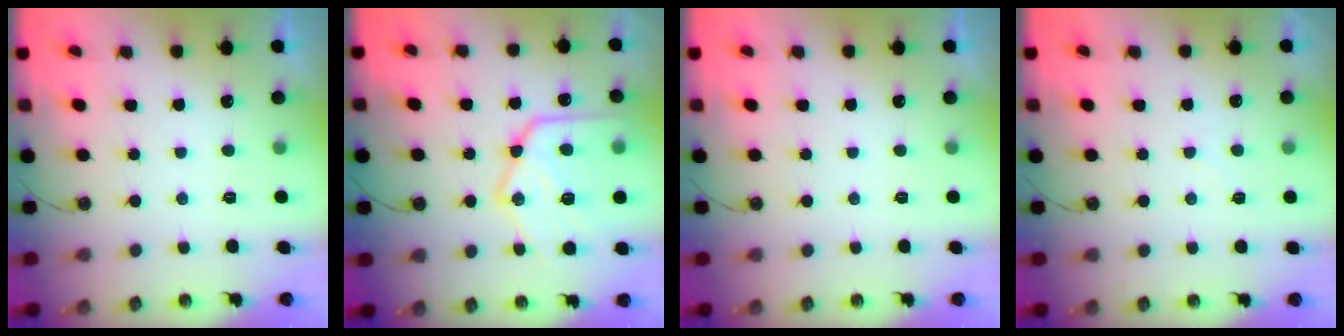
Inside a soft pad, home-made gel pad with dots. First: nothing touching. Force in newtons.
{"total": 21.6, "press": 21.6, "slide": 1.5}
{"total": 0.0}
{"total": 3.4, "press": 3.4, "slide": 0.5}